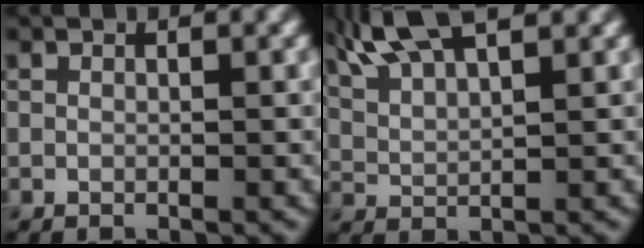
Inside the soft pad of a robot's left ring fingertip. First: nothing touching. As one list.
[{"total": 7.0, "force": [5.1, 2.1, 4.3], "torque": [-0.078, 0.031, 0.067]}]